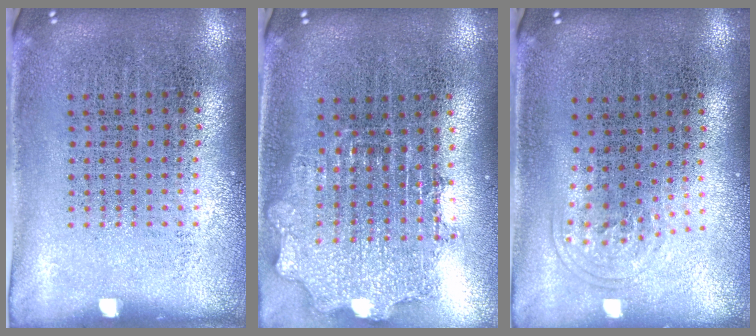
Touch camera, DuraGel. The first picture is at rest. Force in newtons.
{"total": 1.9, "press": 1.5, "slide": 1.1}
{"total": 1.0, "press": 0.7, "slide": 0.7}